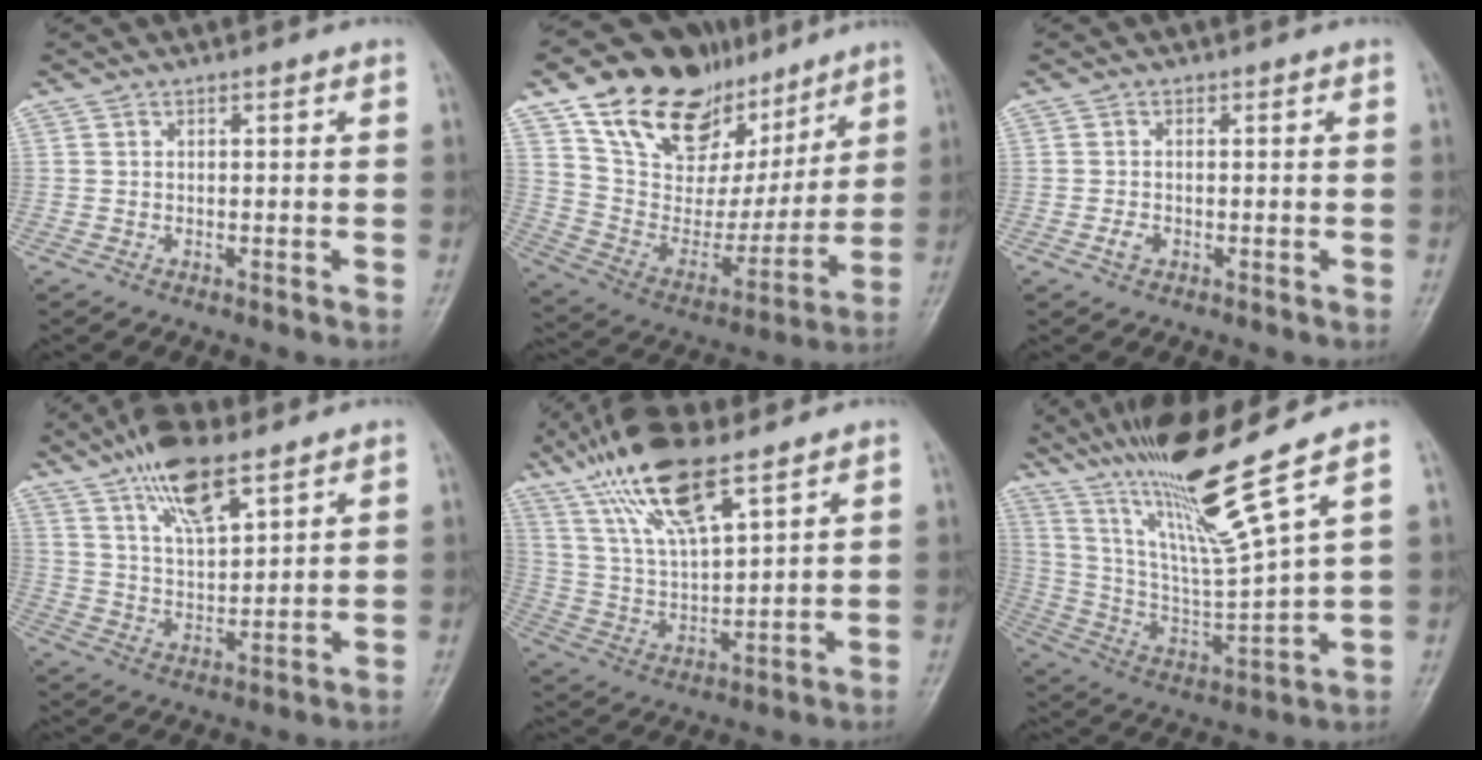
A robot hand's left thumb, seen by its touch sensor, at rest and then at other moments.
{"total": 25.0, "force": [16.2, 14.4, 12.4], "torque": [-0.152, -0.047, 0.280]}
{"total": 1.7, "force": [-0.6, 1.3, 0.9], "torque": [-0.013, 0.003, -0.013]}
{"total": 12.2, "force": [7.8, 4.4, 8.3], "torque": [-0.130, -0.035, 0.144]}
{"total": 16.1, "force": [10.1, 4.9, 11.5], "torque": [-0.212, -0.031, 0.202]}
{"total": 18.6, "force": [12.3, 0.2, 13.9], "torque": [-0.239, -0.061, 0.234]}